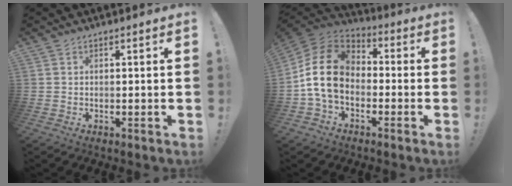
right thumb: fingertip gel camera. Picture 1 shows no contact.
{"total": 16.5, "force": [-0.4, 11.6, 11.7], "torque": [-0.220, 0.022, 0.001]}